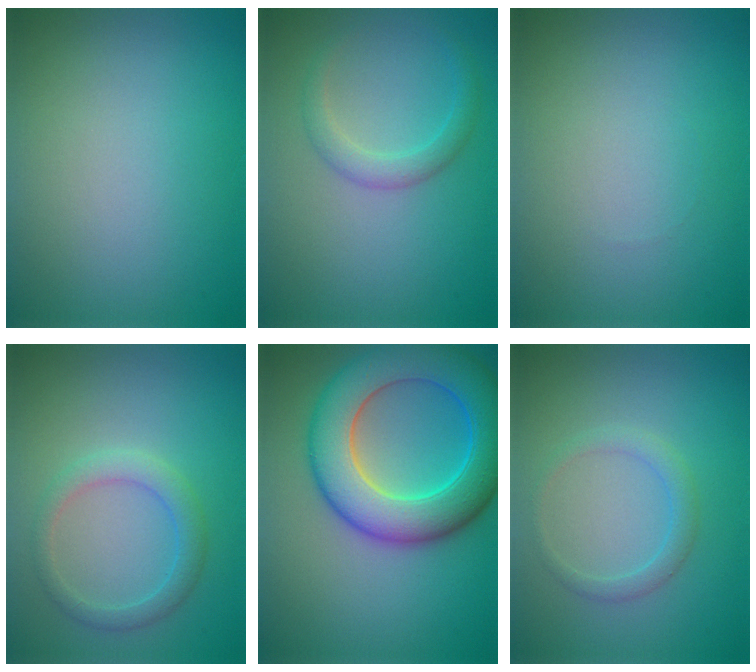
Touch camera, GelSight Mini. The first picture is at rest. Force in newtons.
{"total": 2.1, "press": 2.1, "slide": 0.1}
{"total": 0.0}
{"total": 2.4, "press": 2.4, "slide": 0.1}
{"total": 10.1, "press": 10.1, "slide": 0.1}
{"total": 1.7, "press": 1.7, "slide": 0.1}